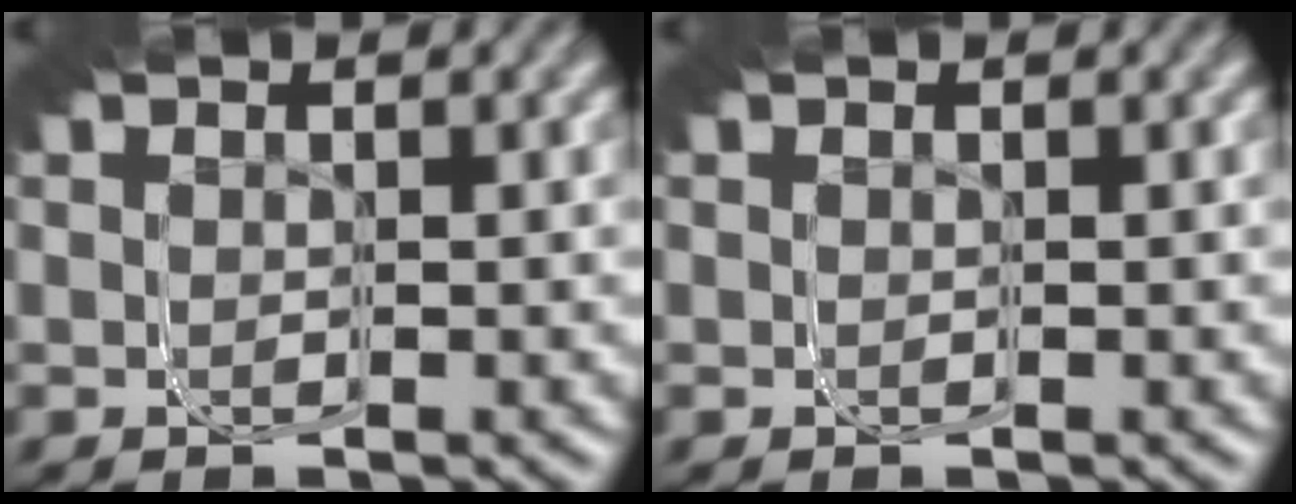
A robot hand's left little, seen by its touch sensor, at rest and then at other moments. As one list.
[{"total": 0.0}]